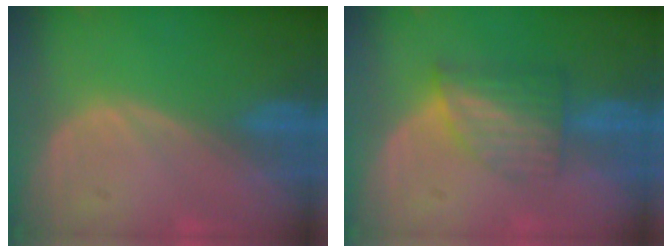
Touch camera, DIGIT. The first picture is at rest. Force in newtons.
{"total": 6.3, "press": 5.6, "slide": 2.9}